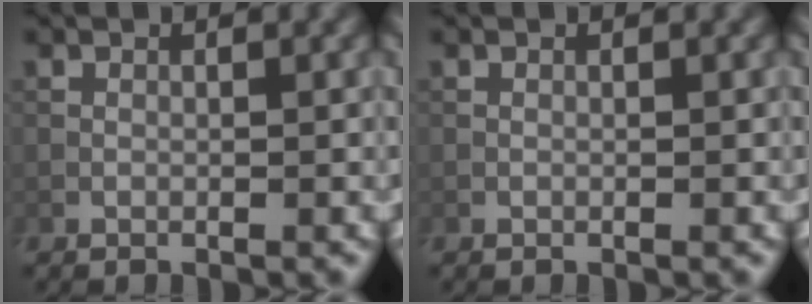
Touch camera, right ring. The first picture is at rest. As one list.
[{"total": 0.0}]